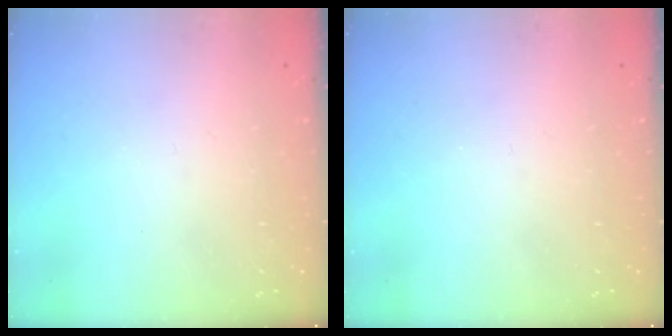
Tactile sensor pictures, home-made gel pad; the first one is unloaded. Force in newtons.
{"total": 0.0}